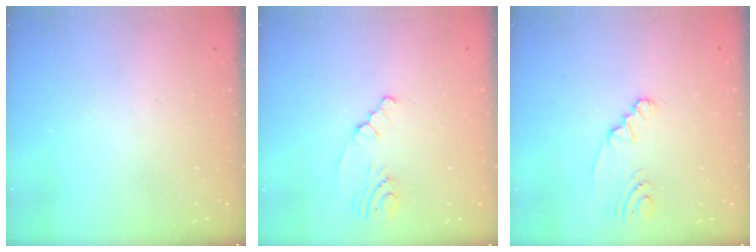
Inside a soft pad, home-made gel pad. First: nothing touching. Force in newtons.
{"total": 2.4, "press": 2.4, "slide": 0.4}
{"total": 2.5, "press": 2.3, "slide": 0.8}